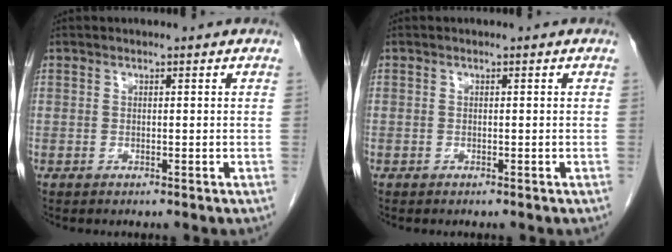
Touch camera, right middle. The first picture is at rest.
{"total": 0.0}